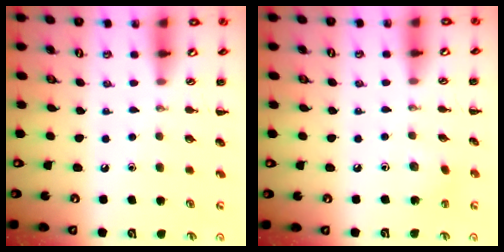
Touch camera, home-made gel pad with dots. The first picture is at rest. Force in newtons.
{"total": 2.2, "press": 2.1, "slide": 0.7}